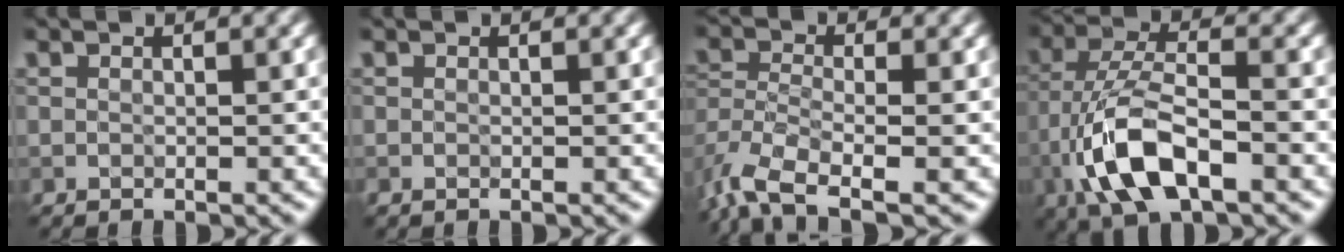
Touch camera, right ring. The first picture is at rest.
{"total": 0.0}
{"total": 6.8, "force": [-4.3, 2.7, 4.4], "torque": [-0.099, -0.014, -0.092]}
{"total": 8.2, "force": [-3.1, 3.5, 6.7], "torque": [-0.139, 0.003, -0.065]}